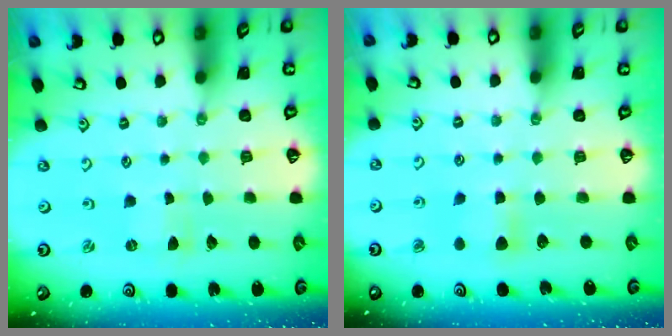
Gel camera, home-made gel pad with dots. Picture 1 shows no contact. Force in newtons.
{"total": 4.8, "press": 4.7, "slide": 0.5}